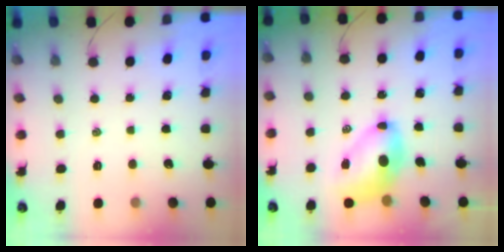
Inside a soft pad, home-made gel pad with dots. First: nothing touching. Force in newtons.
{"total": 8.4, "press": 8.1, "slide": 2.3}